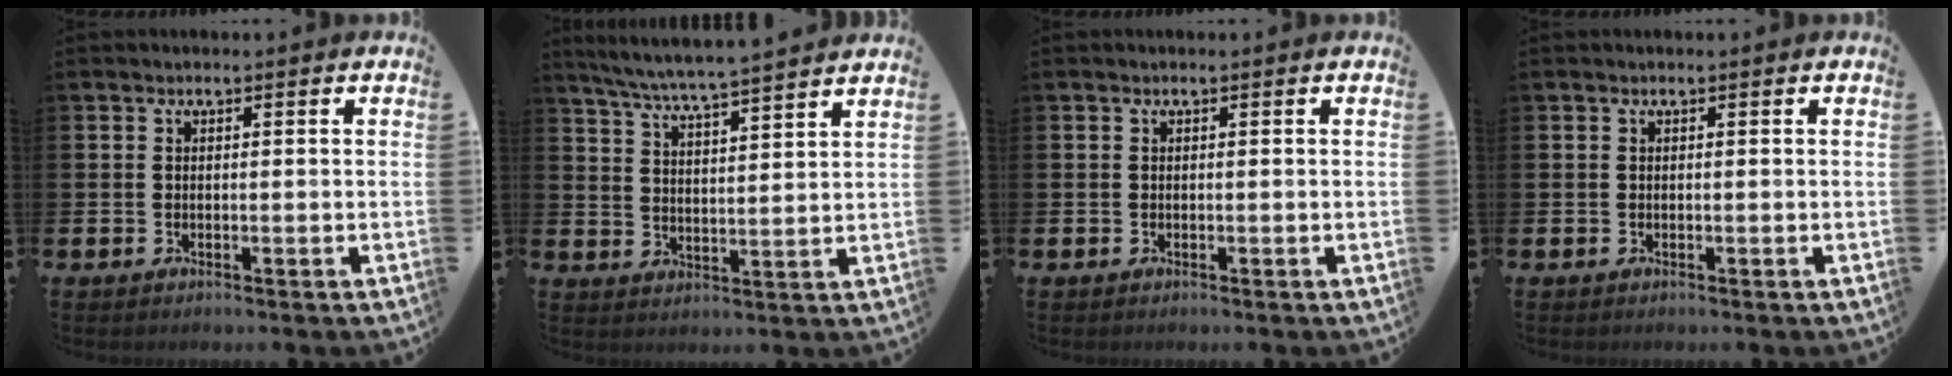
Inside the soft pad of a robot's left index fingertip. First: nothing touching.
{"total": 6.4, "force": [6.2, -0.4, 1.7], "torque": [-0.056, -0.041, 0.108]}
{"total": 0.0}
{"total": 0.0}